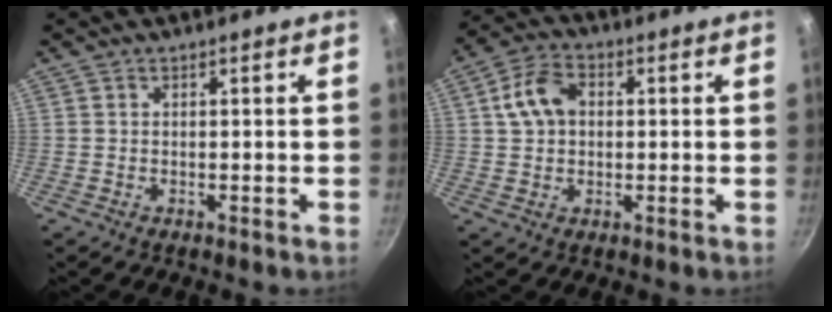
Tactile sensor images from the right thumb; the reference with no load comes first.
{"total": 8.0, "force": [1.3, 5.9, 5.3], "torque": [-0.085, 0.017, 0.014]}